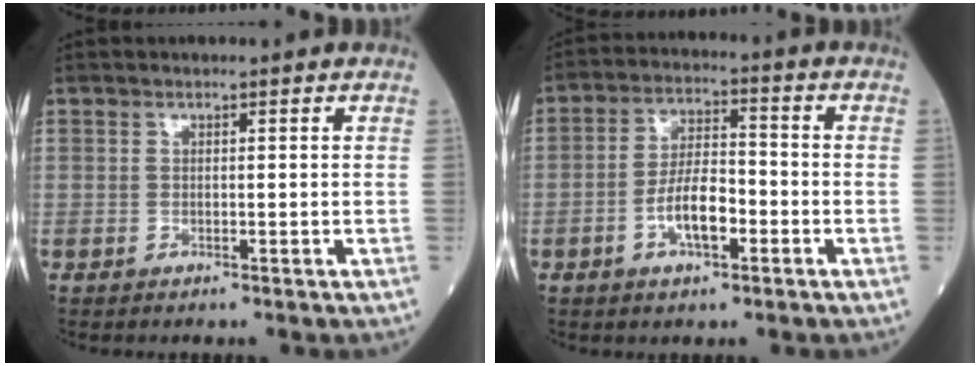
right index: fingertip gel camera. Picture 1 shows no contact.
{"total": 7.2, "force": [-2.6, 2.6, 6.2], "torque": [-0.125, 0.011, -0.047]}